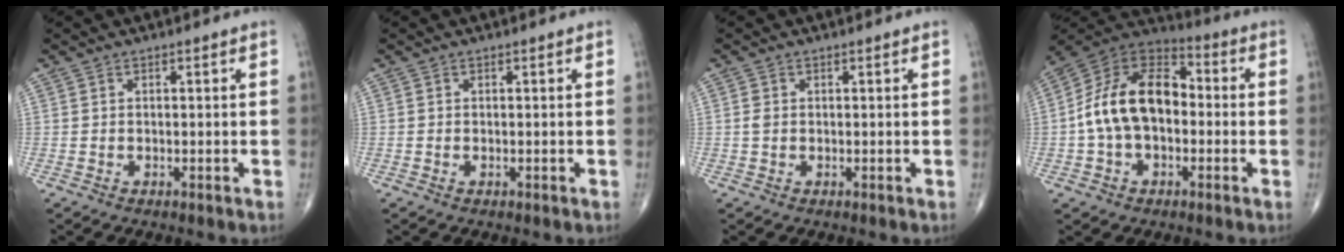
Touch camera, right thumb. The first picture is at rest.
{"total": 0.0}
{"total": 1.2, "force": [0.1, 0.9, 0.8], "torque": [-0.015, 0.001, 0.001]}
{"total": 16.5, "force": [-1.0, 10.7, 12.5], "torque": [-0.208, 0.042, -0.028]}